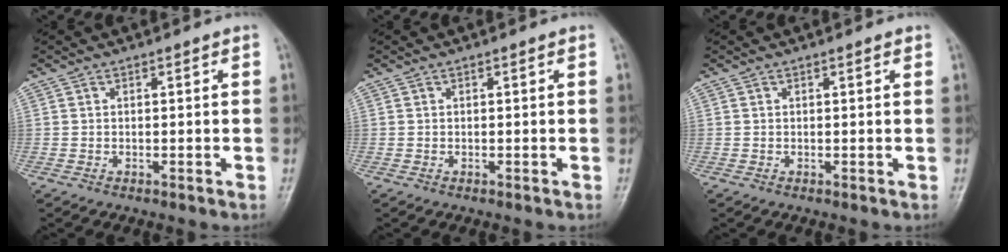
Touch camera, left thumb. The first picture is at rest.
{"total": 0.0}
{"total": 0.5, "force": [0.3, 0.1, 0.4], "torque": [-0.006, -0.001, 0.002]}